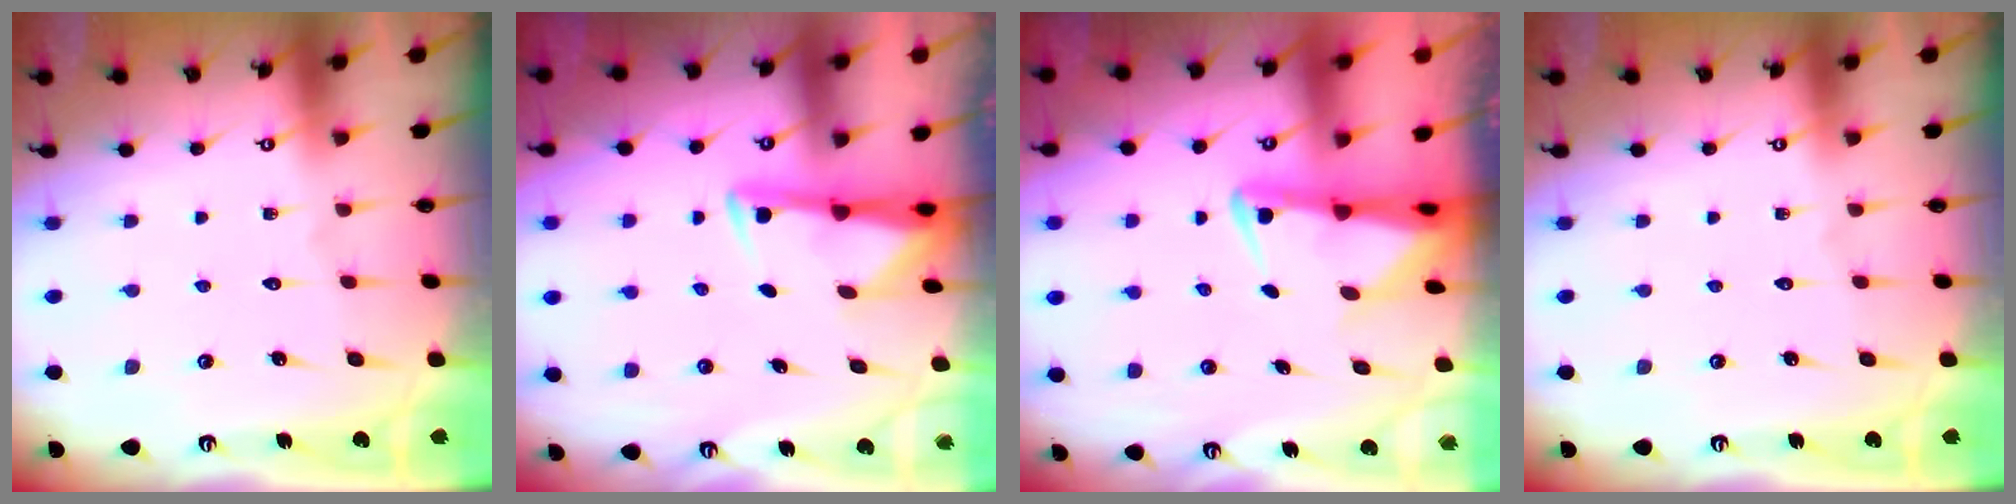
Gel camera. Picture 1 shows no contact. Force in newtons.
{"total": 2.8, "press": 2.7, "slide": 0.5}
{"total": 3.2, "press": 3.1, "slide": 0.6}
{"total": 0.0}